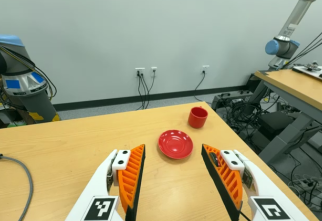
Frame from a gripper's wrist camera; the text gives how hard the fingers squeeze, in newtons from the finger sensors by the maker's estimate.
{"total": 1.7, "left": 0.3, "right": 3.1}